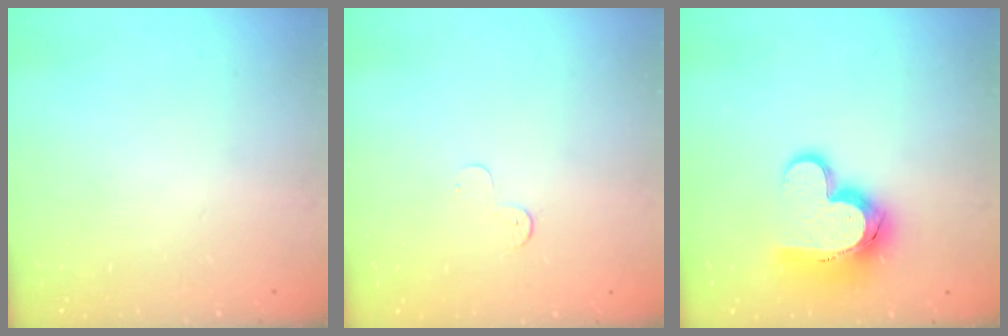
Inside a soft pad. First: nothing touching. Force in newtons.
{"total": 3.7, "press": 3.7, "slide": 0.3}
{"total": 14.8, "press": 14.7, "slide": 1.3}